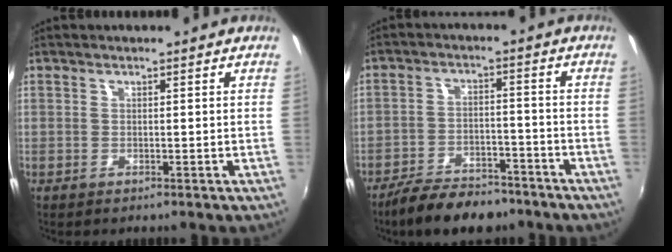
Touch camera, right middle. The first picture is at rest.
{"total": 12.1, "force": [-9.8, 4.4, 5.5], "torque": [-0.122, -0.007, -0.152]}